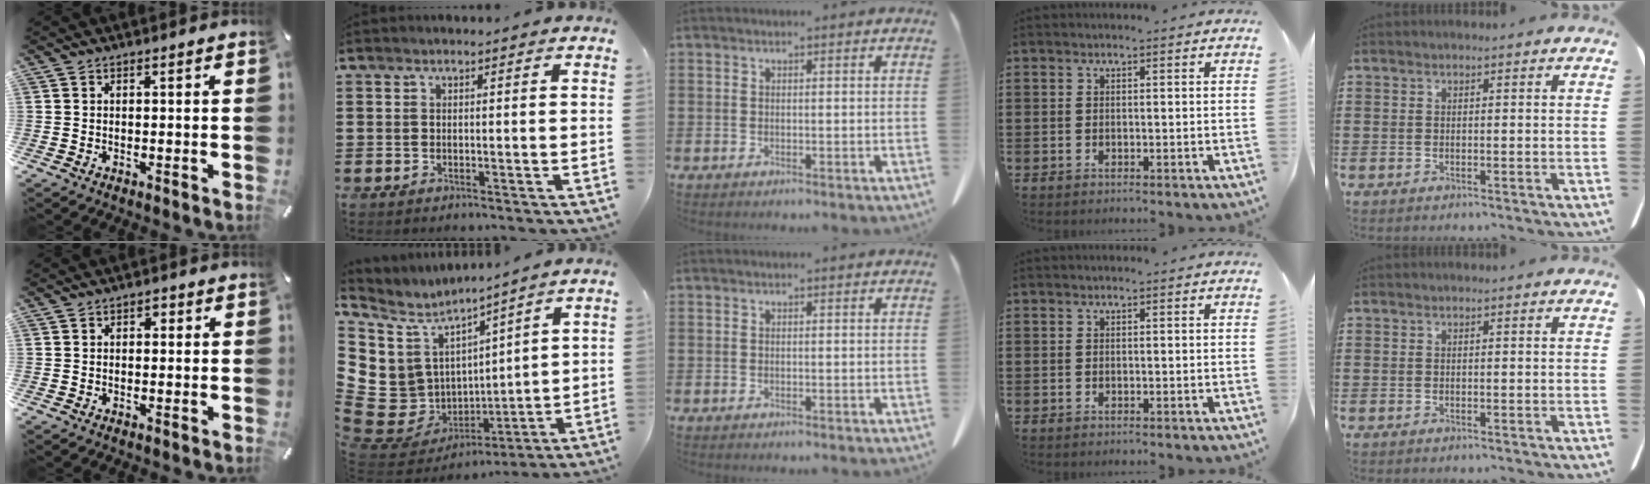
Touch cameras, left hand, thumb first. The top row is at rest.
{"thumb": {"total": 1.2, "force": [-0.1, 1.0, 0.7], "torque": [-0.014, 0.007, -0.004]}, "index": {"total": 8.3, "force": [1.3, 8.2, 0.9], "torque": [-0.080, -0.038, 0.031]}}